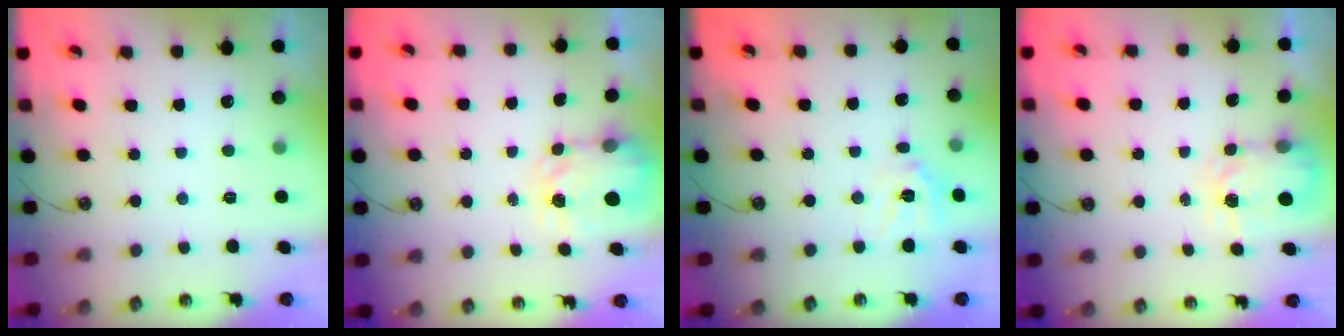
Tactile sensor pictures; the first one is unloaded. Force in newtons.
{"total": 3.7, "press": 3.7, "slide": 0.5}
{"total": 10.1, "press": 10.0, "slide": 0.7}
{"total": 4.5, "press": 4.5, "slide": 0.4}